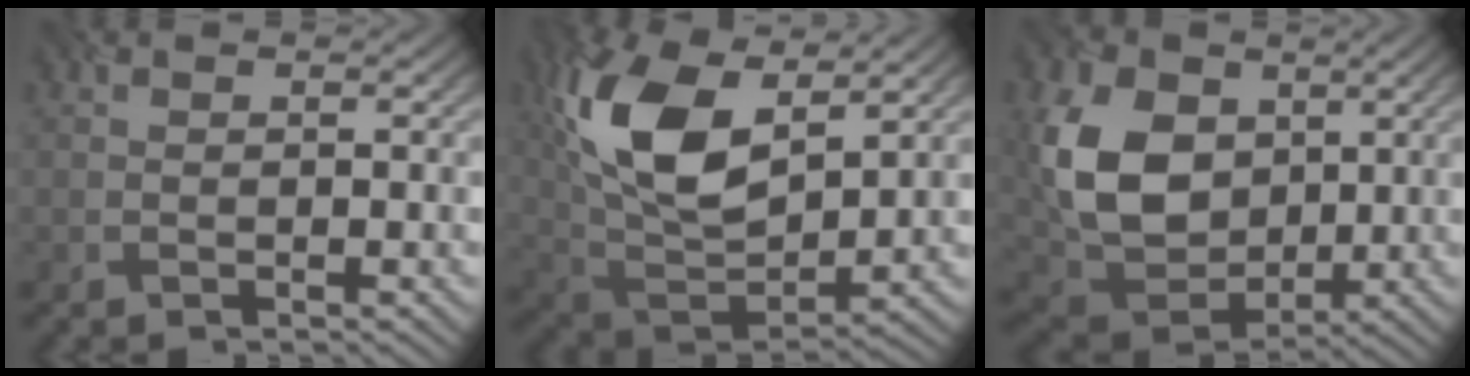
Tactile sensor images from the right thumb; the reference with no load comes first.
{"total": 12.5, "force": [5.0, 6.5, 9.5], "torque": [-0.234, 0.012, 0.108]}
{"total": 10.6, "force": [2.0, 8.3, 6.2], "torque": [-0.170, 0.005, 0.042]}